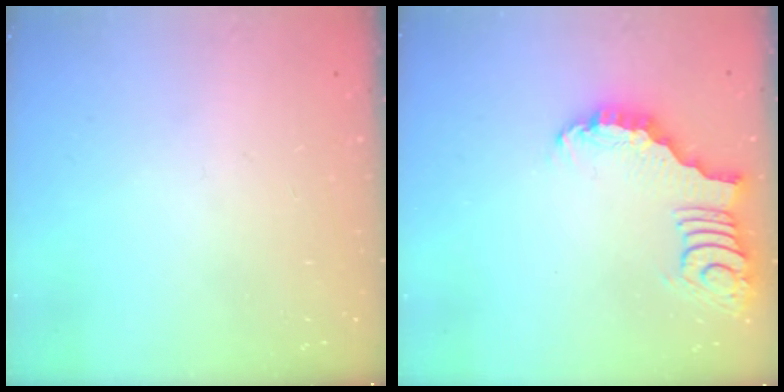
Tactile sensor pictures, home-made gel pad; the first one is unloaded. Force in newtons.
{"total": 2.8, "press": 2.7, "slide": 0.5}